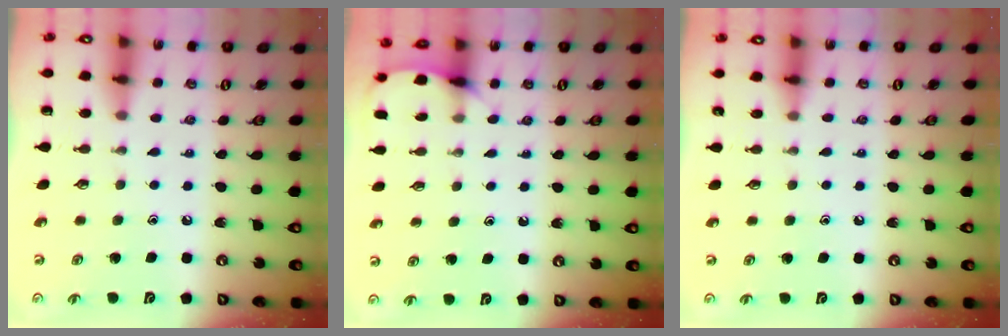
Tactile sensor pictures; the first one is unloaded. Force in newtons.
{"total": 5.8, "press": 5.7, "slide": 0.4}
{"total": 3.9, "press": 3.9, "slide": 0.5}